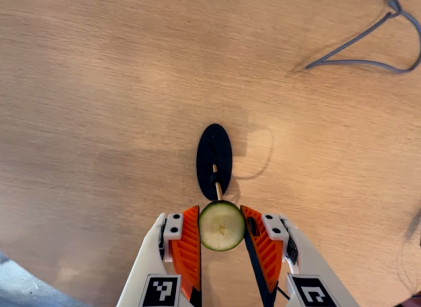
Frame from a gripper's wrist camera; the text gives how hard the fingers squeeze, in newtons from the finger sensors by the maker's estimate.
{"total": 10.3, "left": 10.7, "right": 9.9}